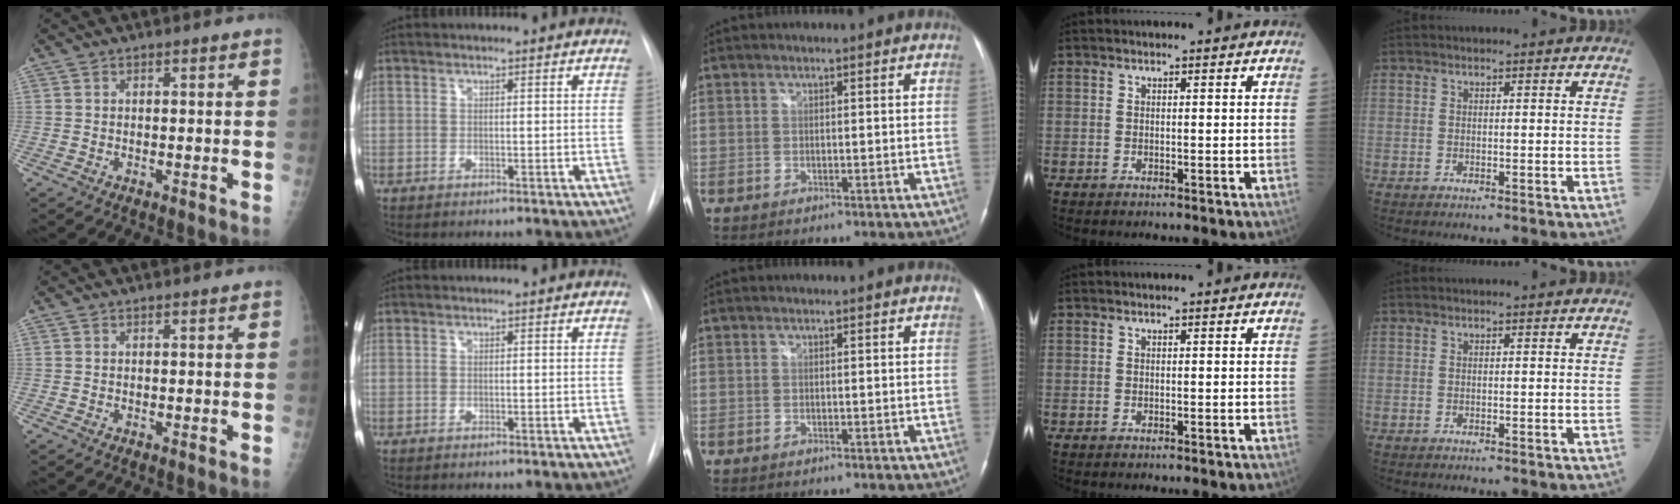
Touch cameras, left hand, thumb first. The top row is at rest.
{}